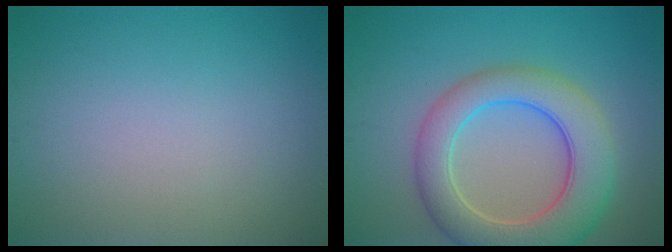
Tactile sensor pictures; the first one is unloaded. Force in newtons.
{"total": 8.1, "press": 8.0, "slide": 0.8}